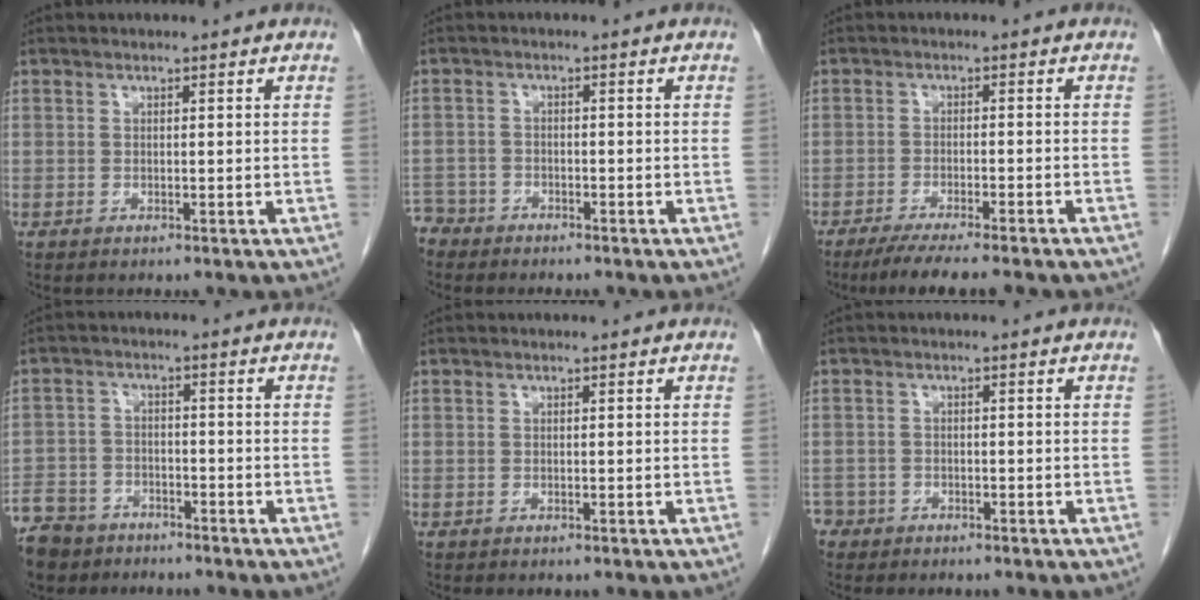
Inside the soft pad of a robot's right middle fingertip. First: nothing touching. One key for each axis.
{"total": 4.4, "fx": -3.9, "fy": 2.1, "fz": -0.2, "tx": 0.001, "ty": 0.000, "tz": -0.077}
{"total": 10.6, "fx": -8.8, "fy": 0.9, "fz": 5.9, "tx": -0.074, "ty": -0.018, "tz": -0.129}
{"total": 11.8, "fx": -8.8, "fy": 7.1, "fz": 3.3, "tx": -0.100, "ty": -0.004, "tz": -0.146}
{"total": 0.0}
{"total": 3.1, "fx": -2.4, "fy": 2.0, "fz": -0.2, "tx": -0.003, "ty": 0.006, "tz": -0.046}